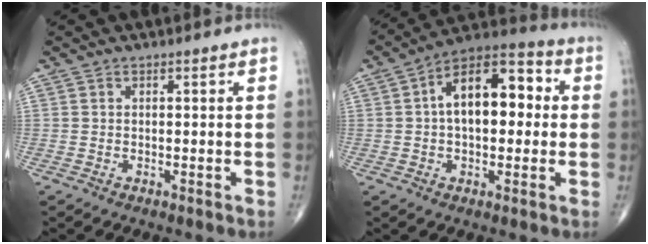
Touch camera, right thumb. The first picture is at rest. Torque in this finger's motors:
{"motor_torque": [0.88, 3.46, 1.42, -0.11, 0.14]}